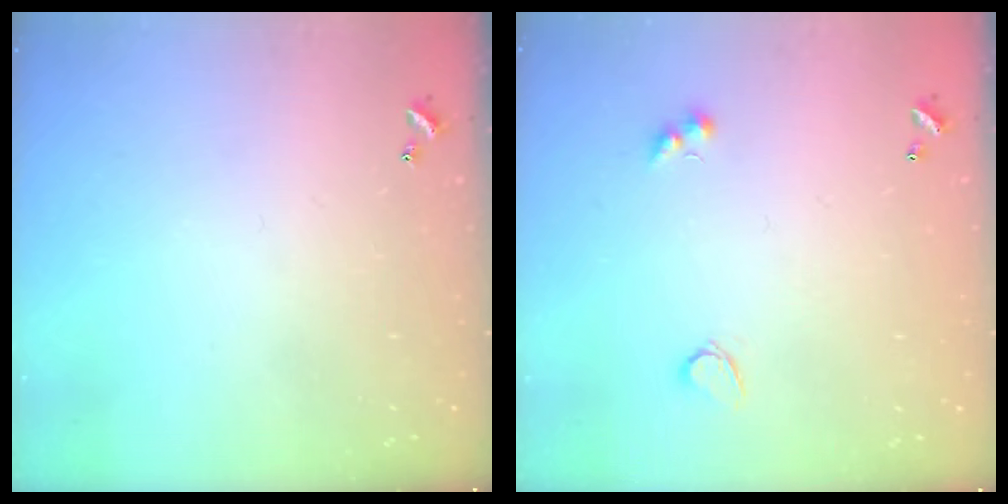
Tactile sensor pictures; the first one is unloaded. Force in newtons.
{"total": 2.8, "press": 2.7, "slide": 1.0}